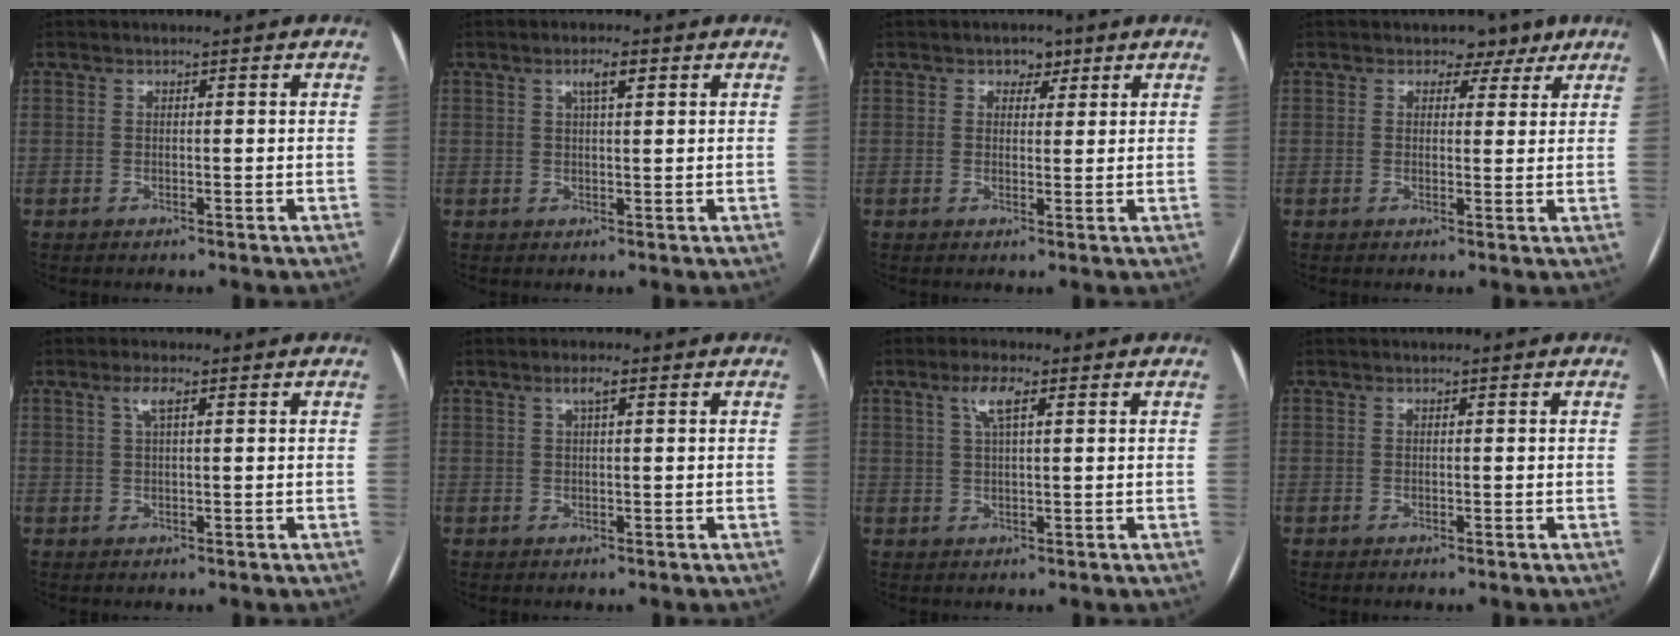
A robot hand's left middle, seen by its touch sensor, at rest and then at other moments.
{"total": 2.8, "force": [1.4, 0.5, 2.4], "torque": [-0.045, 0.006, 0.023]}
{"total": 2.6, "force": [1.5, 1.8, 1.1], "torque": [-0.011, 0.005, 0.020]}
{"total": 3.9, "force": [2.6, 2.6, 1.2], "torque": [-0.005, 0.006, 0.031]}
{"total": 2.3, "force": [1.1, 0.4, 2.0], "torque": [-0.044, 0.008, 0.021]}
{"total": 2.0, "force": [1.0, 0.3, 1.8], "torque": [-0.036, 0.008, 0.018]}
{"total": 3.9, "force": [1.8, 0.7, 3.4], "torque": [-0.070, 0.010, 0.035]}
{"total": 0.0}